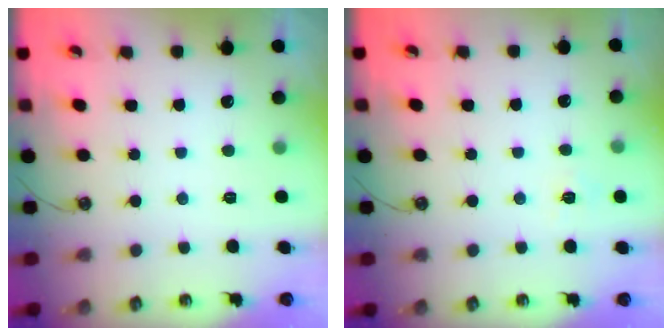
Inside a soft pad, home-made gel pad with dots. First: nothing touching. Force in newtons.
{"total": 6.0, "press": 6.0, "slide": 0.6}